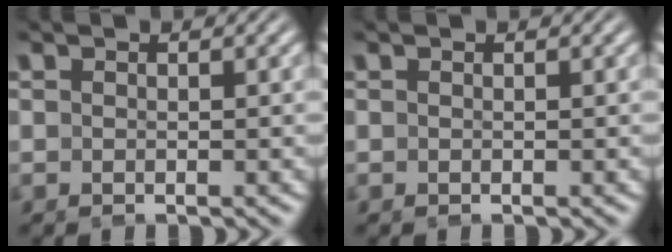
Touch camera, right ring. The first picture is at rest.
{"total": 0.0}